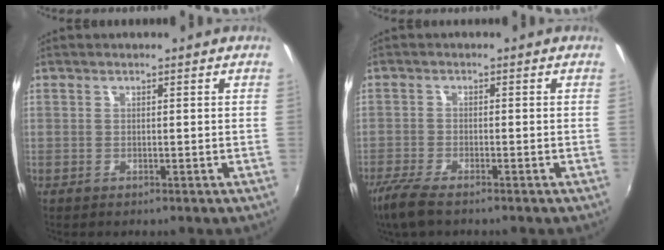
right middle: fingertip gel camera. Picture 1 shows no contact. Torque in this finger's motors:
{"motor_torque": [0.51, -0.50, 0.03, 0.06]}